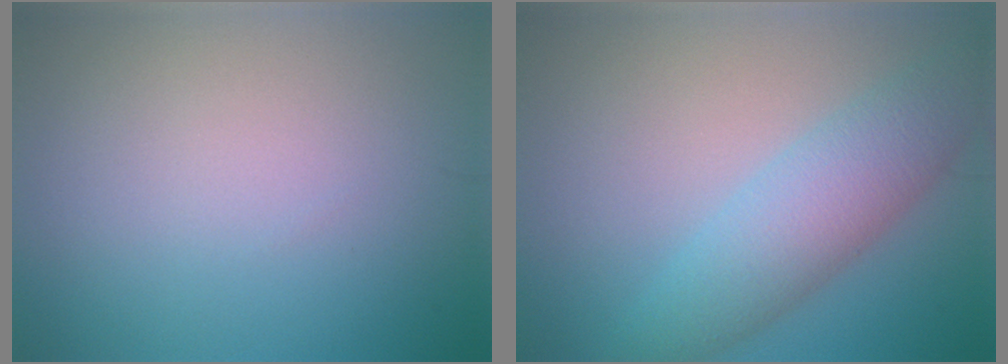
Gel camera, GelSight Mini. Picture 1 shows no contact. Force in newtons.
{"total": 5.3, "press": 5.3, "slide": 0.2}